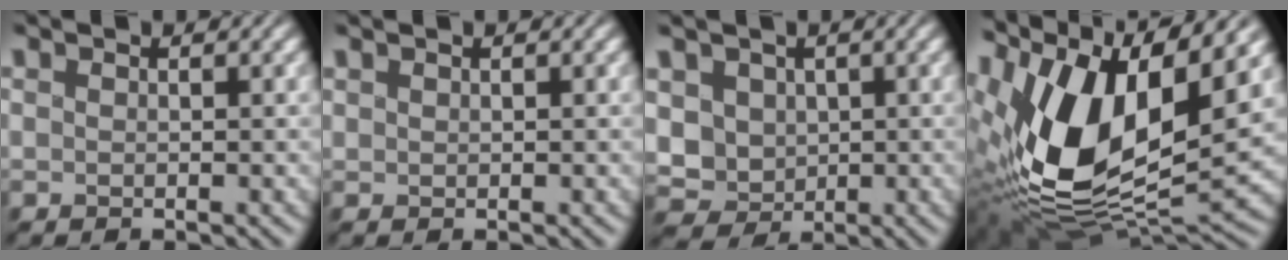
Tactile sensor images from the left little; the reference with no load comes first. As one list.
[{"total": 0.0}, {"total": 5.4, "force": [0.4, 4.6, 2.7], "torque": [-0.089, 0.003, 0.021]}, {"total": 16.0, "force": [3.3, 8.6, 13.0], "torque": [-0.279, 0.004, 0.061]}]